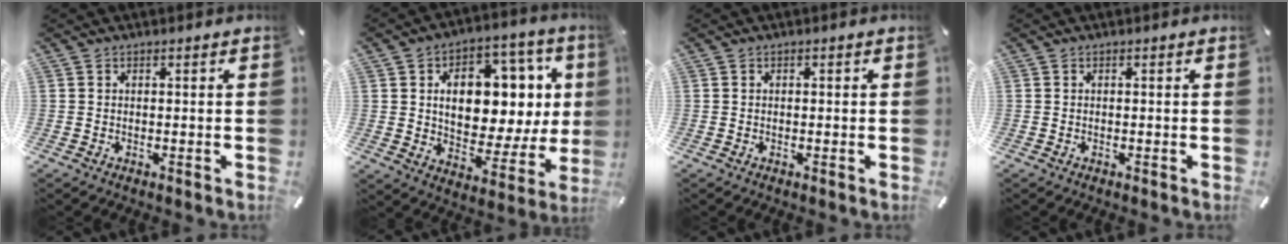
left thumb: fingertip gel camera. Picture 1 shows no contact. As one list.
[{"total": 16.0, "force": [4.3, 10.8, 11.0], "torque": [-0.150, -0.027, 0.079]}, {"total": 0.0}, {"total": 0.0}]